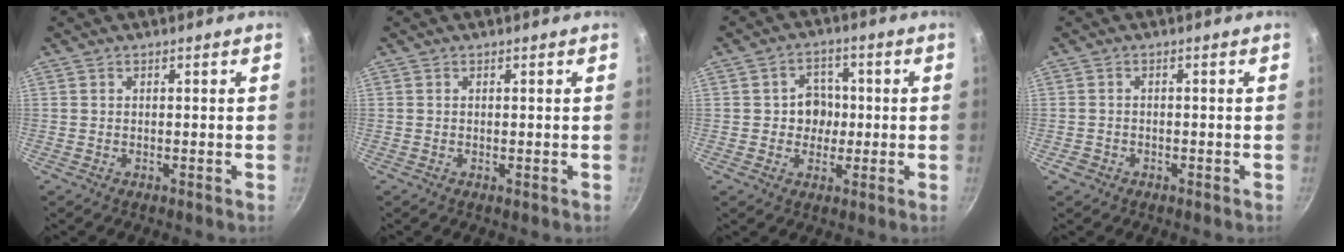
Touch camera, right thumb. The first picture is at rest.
{"total": 0.0}
{"total": 6.0, "force": [-0.2, 5.3, 2.6], "torque": [0.001, 0.007, -0.007]}
{"total": 1.8, "force": [-1.0, 1.4, 0.6], "torque": [-0.012, 0.011, -0.013]}